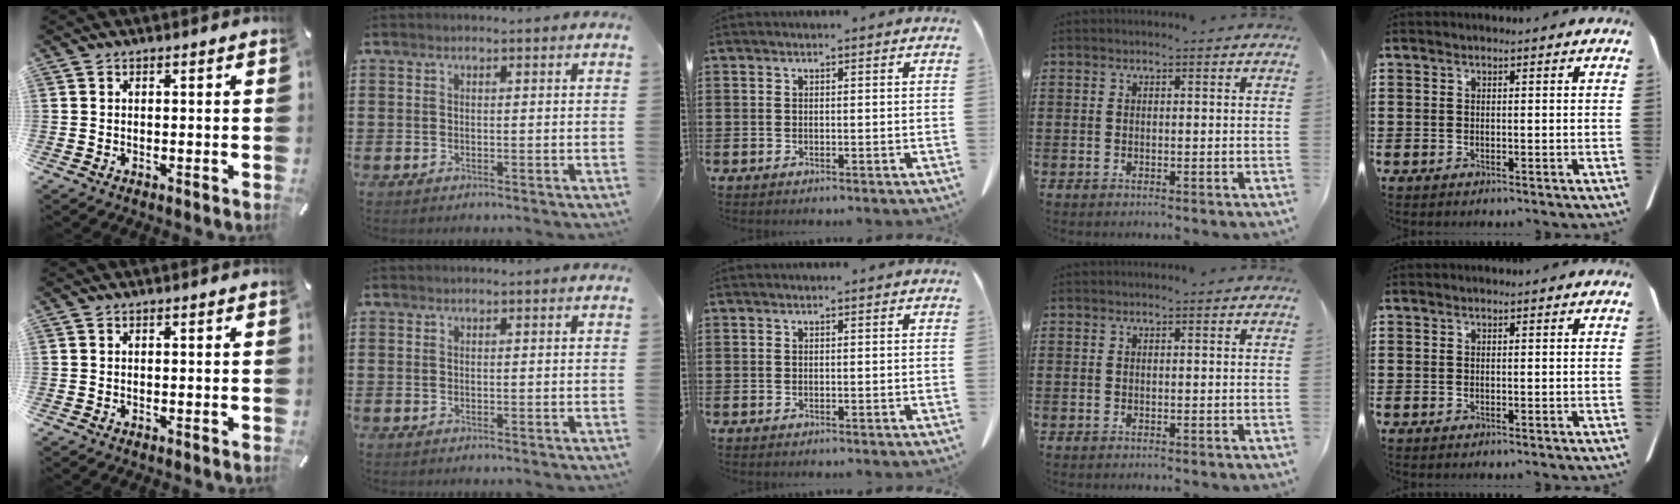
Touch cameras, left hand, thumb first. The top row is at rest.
{}